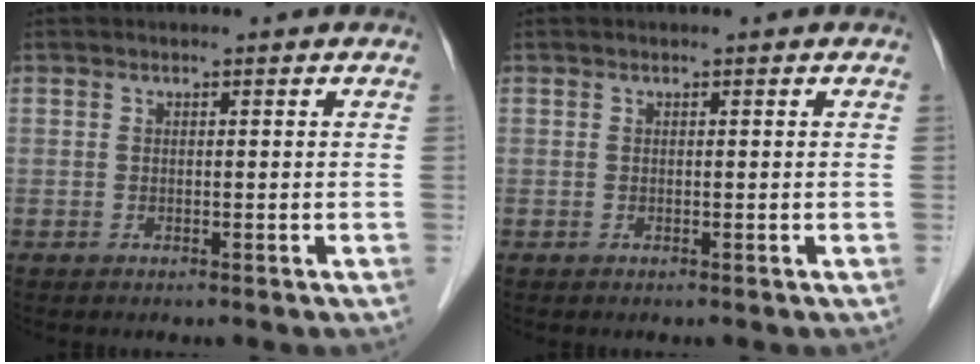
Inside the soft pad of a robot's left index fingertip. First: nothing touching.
{"total": 0.0}